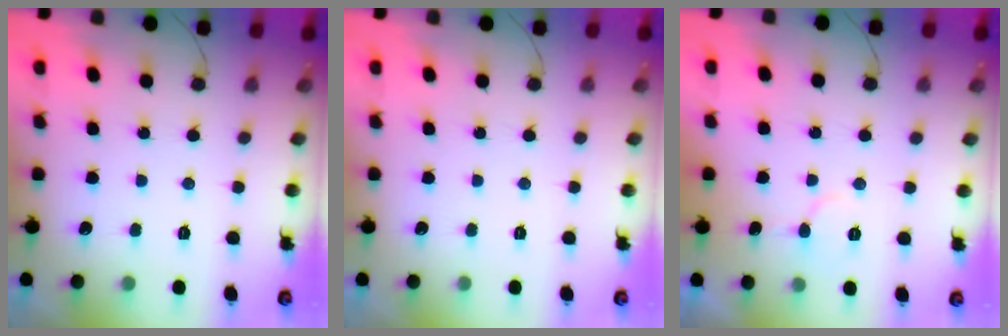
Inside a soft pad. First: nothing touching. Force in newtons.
{"total": 0.0}
{"total": 5.2, "press": 5.1, "slide": 0.7}